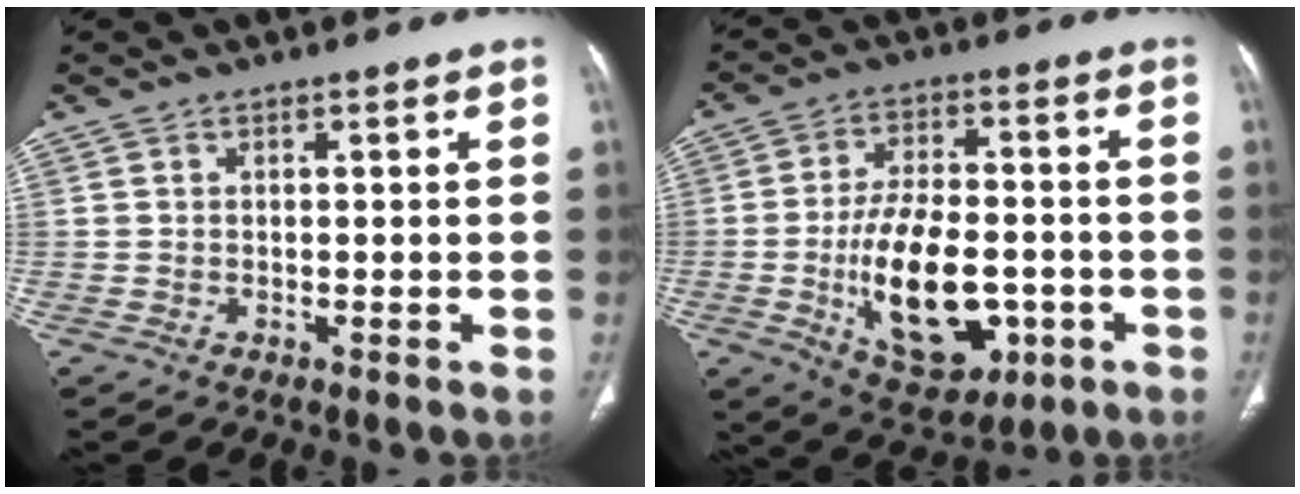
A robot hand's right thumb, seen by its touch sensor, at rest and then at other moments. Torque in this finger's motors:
{"motor_torque": [3.12, 1.84, 1.70, -0.82, 0.19]}